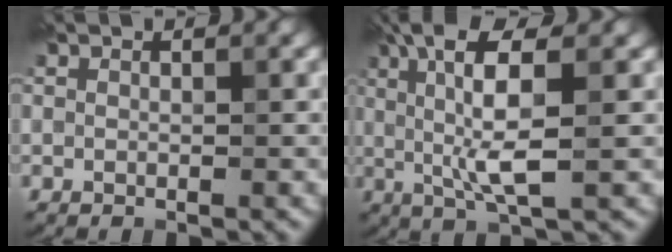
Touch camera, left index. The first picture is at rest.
{"total": 7.6, "force": [1.5, 1.6, 7.2], "torque": [-0.135, 0.004, 0.026]}